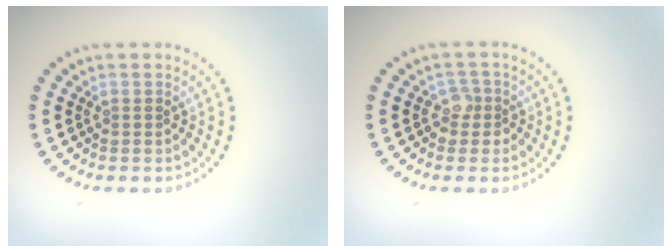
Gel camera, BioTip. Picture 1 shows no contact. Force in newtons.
{"total": 1.7, "press": 1.4, "slide": 1.0}